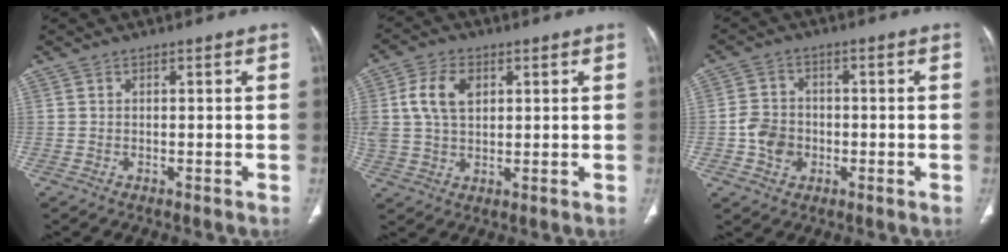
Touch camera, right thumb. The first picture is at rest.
{"total": 8.4, "force": [2.5, 5.5, 5.9], "torque": [-0.110, 0.001, 0.048]}
{"total": 6.1, "force": [-1.4, 5.1, 3.0], "torque": [-0.036, 0.012, -0.028]}